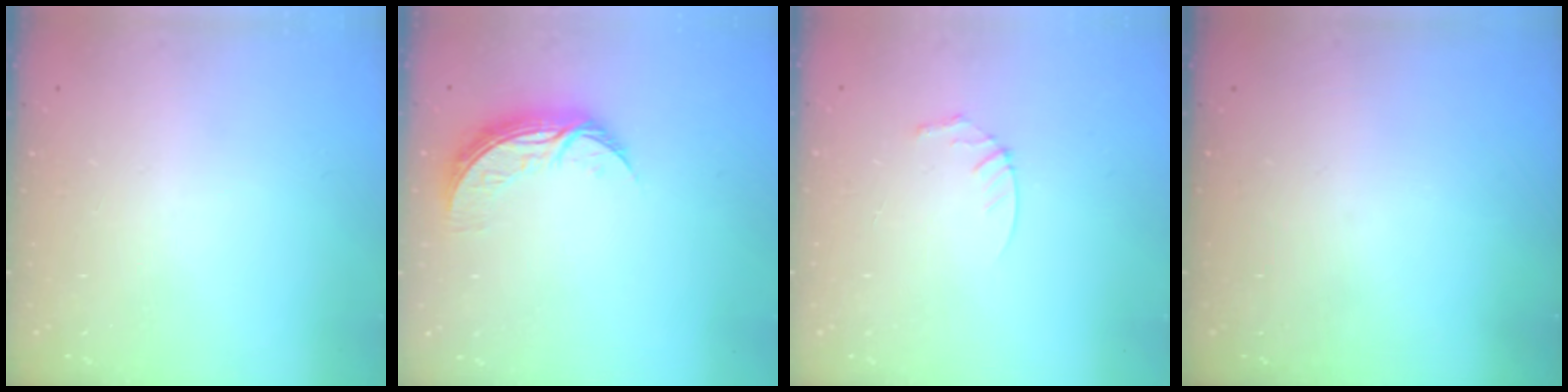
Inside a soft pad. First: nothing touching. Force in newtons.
{"total": 8.5, "press": 8.5, "slide": 0.3}
{"total": 3.5, "press": 3.5, "slide": 0.3}
{"total": 0.0}